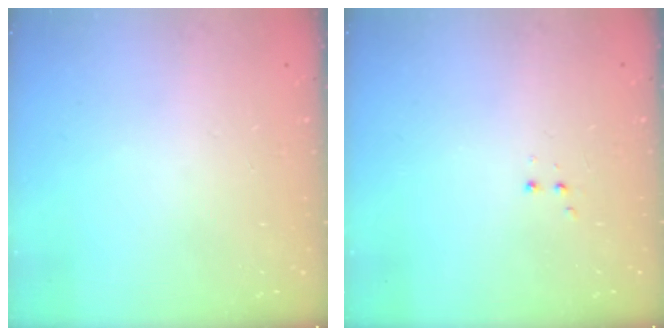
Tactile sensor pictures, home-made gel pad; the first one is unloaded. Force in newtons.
{"total": 2.8, "press": 2.8, "slide": 0.6}